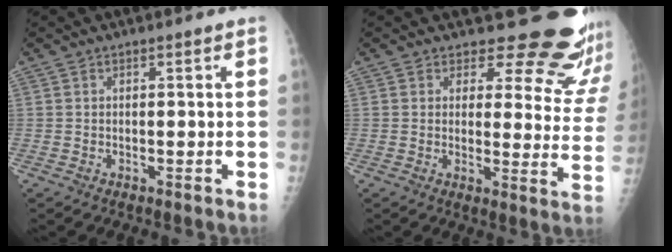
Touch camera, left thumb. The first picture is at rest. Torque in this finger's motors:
{"motor_torque": [0.23, 0.15, 0.01, -0.24, 0.01]}